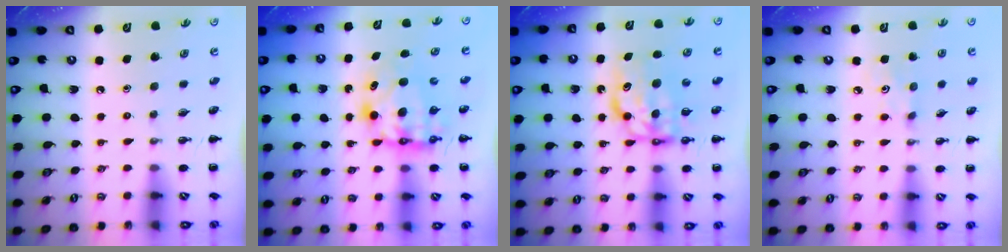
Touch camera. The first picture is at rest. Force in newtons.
{"total": 7.5, "press": 7.4, "slide": 1.4}
{"total": 7.5, "press": 7.3, "slide": 1.4}
{"total": 2.7, "press": 2.7, "slide": 0.3}